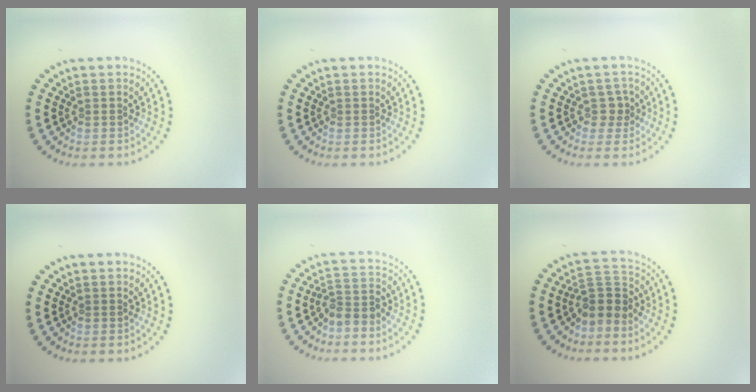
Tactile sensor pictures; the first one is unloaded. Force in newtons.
{"total": 0.0}
{"total": 1.2, "press": 1.0, "slide": 0.6}
{"total": 0.0}
{"total": 2.3, "press": 1.8, "slide": 1.4}
{"total": 2.8, "press": 2.1, "slide": 1.8}